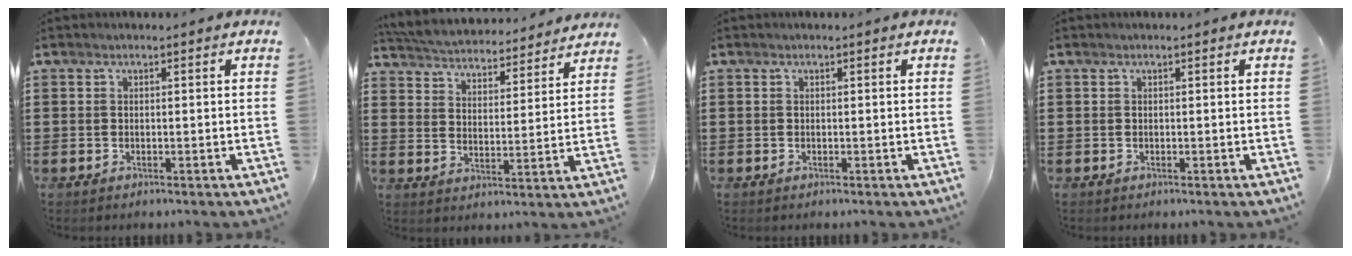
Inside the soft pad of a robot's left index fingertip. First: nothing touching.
{"total": 4.3, "force": [4.3, 0.0, 0.1], "torque": [-0.028, -0.037, 0.069]}
{"total": 0.0}
{"total": 0.0}